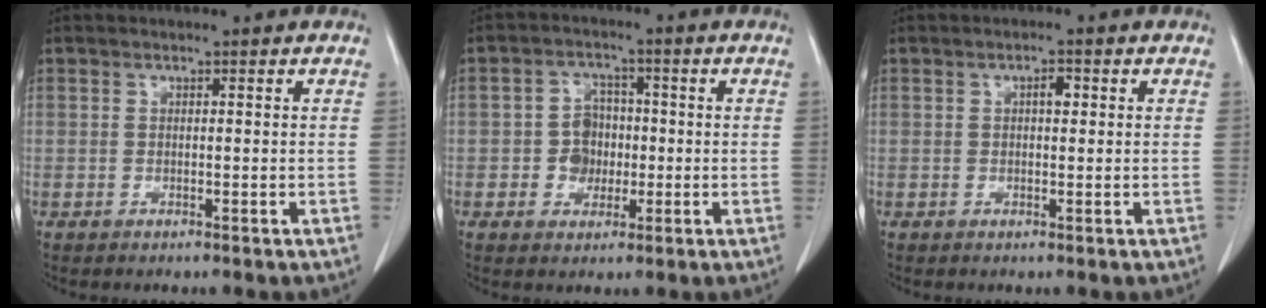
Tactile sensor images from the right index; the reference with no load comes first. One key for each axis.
{"total": 4.6, "fx": -0.6, "fy": 4.2, "fz": 1.9, "tx": -0.030, "ty": 0.015, "tz": -0.004}
{"total": 1.7, "fx": 0.4, "fy": 0.7, "fz": 1.4, "tx": -0.023, "ty": 0.003, "tz": 0.006}